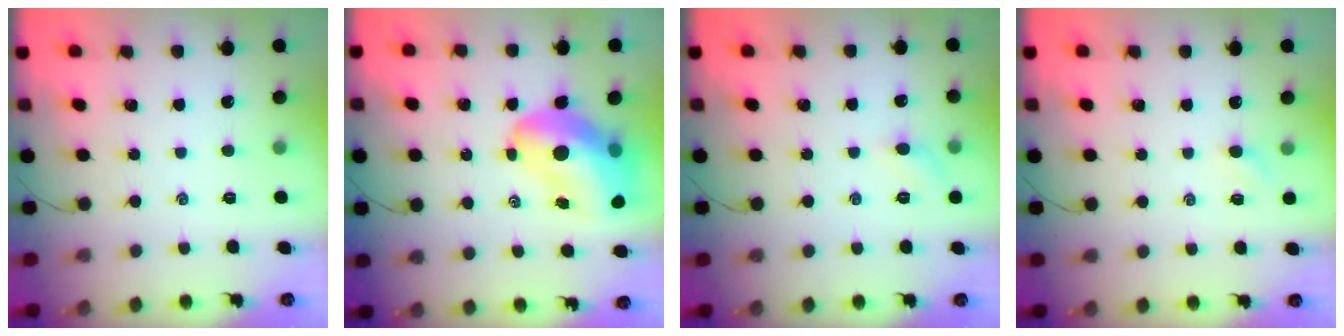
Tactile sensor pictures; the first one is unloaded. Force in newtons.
{"total": 16.9, "press": 16.3, "slide": 4.7}
{"total": 5.1, "press": 4.8, "slide": 1.7}
{"total": 2.4, "press": 2.3, "slide": 0.7}